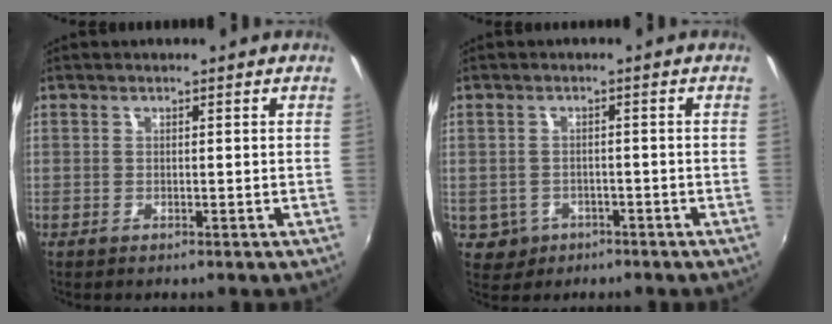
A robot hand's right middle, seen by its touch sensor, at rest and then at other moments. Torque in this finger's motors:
{"motor_torque": [-0.22, 0.04, -0.01, -0.01]}